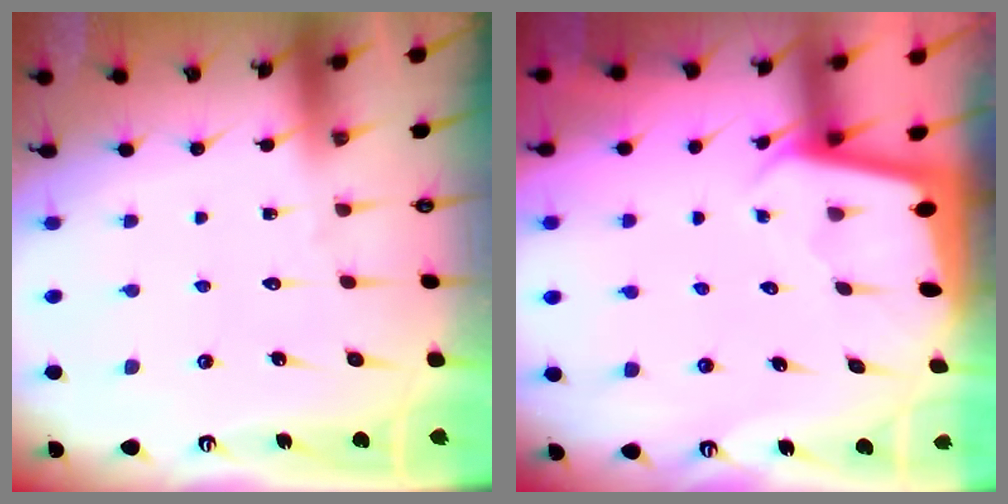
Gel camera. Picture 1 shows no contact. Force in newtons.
{"total": 1.9, "press": 1.9, "slide": 0.1}